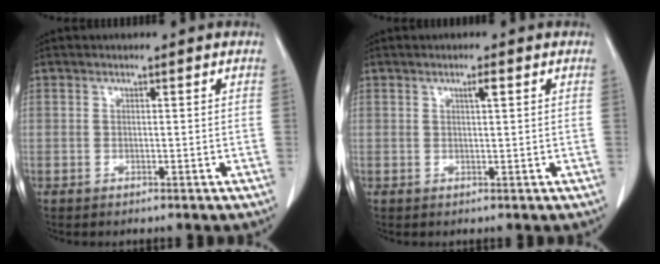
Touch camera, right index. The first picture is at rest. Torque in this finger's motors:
{"motor_torque": [0.14, -0.08, -0.01, 0.01]}